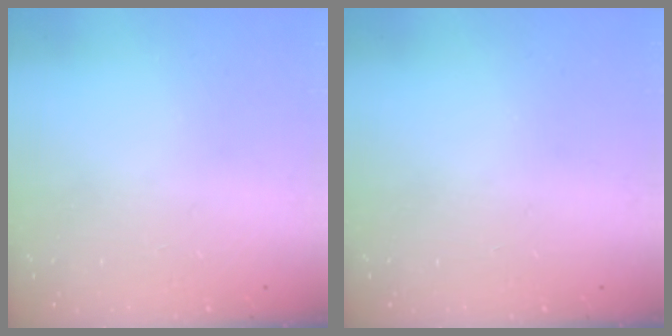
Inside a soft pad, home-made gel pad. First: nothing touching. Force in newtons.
{"total": 0.0}